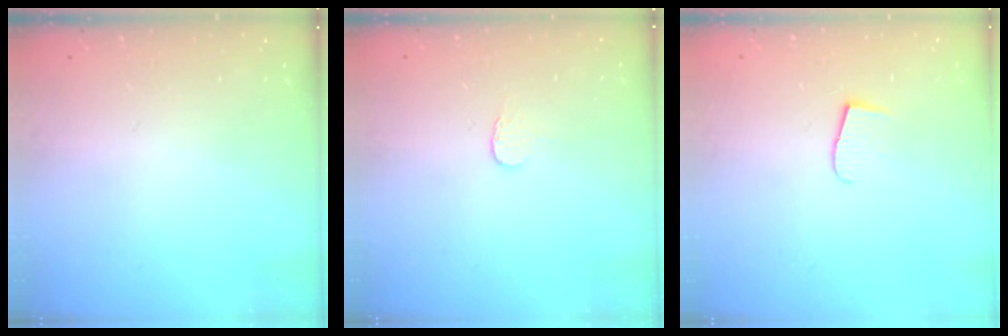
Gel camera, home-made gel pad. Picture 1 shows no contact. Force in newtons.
{"total": 3.4, "press": 3.4, "slide": 0.3}
{"total": 5.5, "press": 5.5, "slide": 0.6}